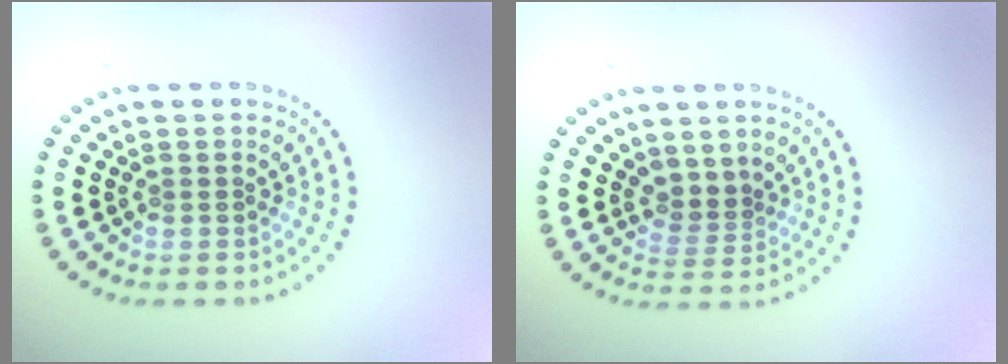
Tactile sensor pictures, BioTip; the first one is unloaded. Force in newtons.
{"total": 1.9, "press": 1.2, "slide": 1.4}